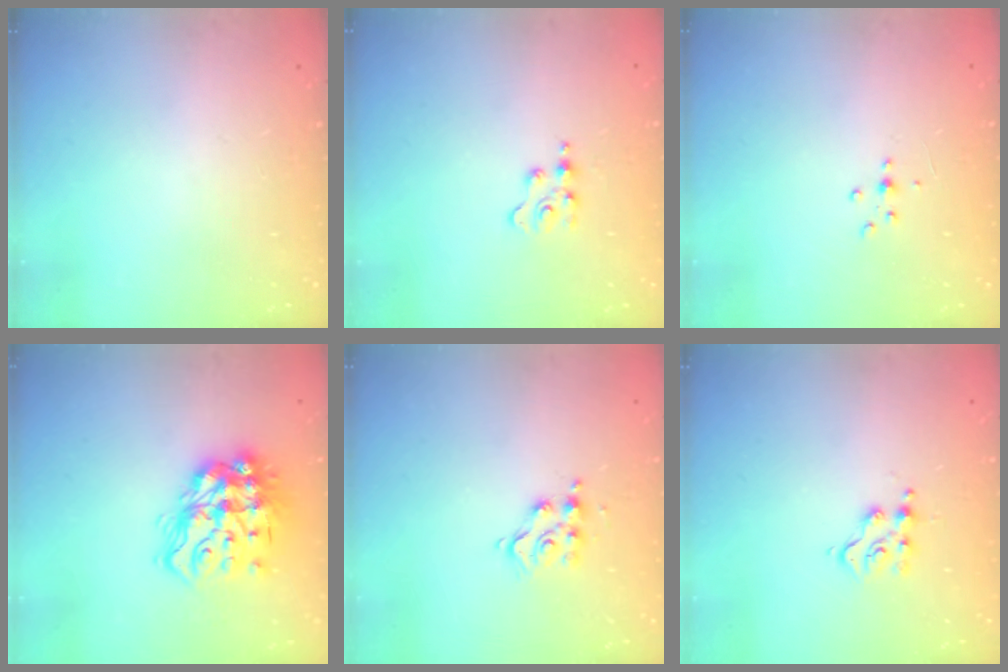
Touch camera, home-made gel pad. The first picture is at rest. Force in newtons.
{"total": 2.8, "press": 2.8, "slide": 0.4}
{"total": 3.0, "press": 3.0, "slide": 0.4}
{"total": 16.7, "press": 16.6, "slide": 1.6}
{"total": 8.8, "press": 8.7, "slide": 0.7}
{"total": 4.8, "press": 4.7, "slide": 0.5}